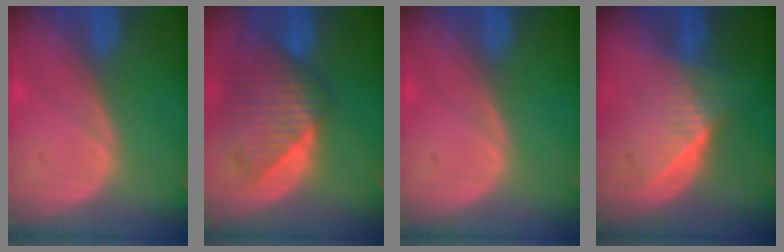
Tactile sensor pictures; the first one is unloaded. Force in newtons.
{"total": 9.7, "press": 8.5, "slide": 4.6}
{"total": 0.0}
{"total": 6.4, "press": 6.1, "slide": 2.2}